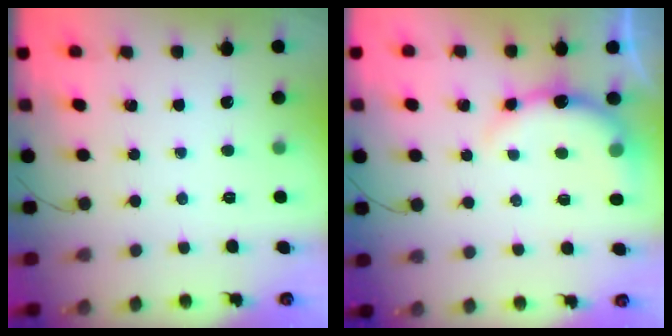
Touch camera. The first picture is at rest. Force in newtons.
{"total": 8.1, "press": 8.0, "slide": 1.4}